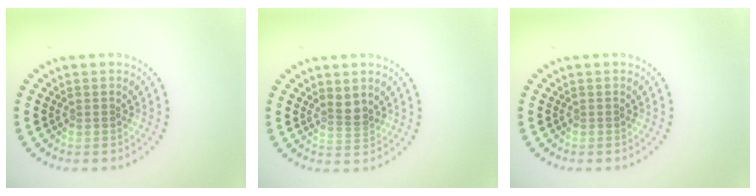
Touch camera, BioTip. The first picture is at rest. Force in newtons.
{"total": 1.6, "press": 1.2, "slide": 1.1}
{"total": 0.0}